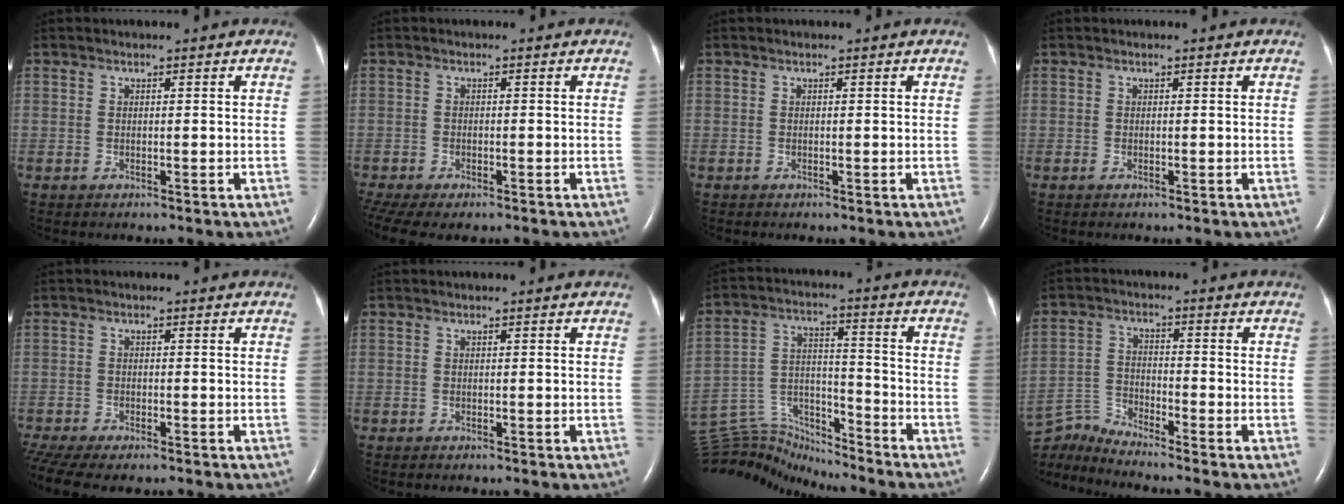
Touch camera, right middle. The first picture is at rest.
{"total": 8.7, "force": [-6.4, 3.3, 4.9], "torque": [-0.107, -0.001, -0.097]}
{"total": 0.0}
{"total": 0.0}
{"total": 9.3, "force": [-7.3, 3.1, 5.0], "torque": [-0.107, -0.001, -0.113]}
{"total": 0.6, "force": [-0.5, 0.1, 0.3], "torque": [-0.006, -0.001, -0.007]}
{"total": 15.6, "force": [-15.3, 1.8, 2.4], "torque": [-0.055, 0.036, -0.262]}
{"total": 6.8, "force": [-6.5, -1.8, 0.2], "torque": [-0.023, -0.004, -0.127]}